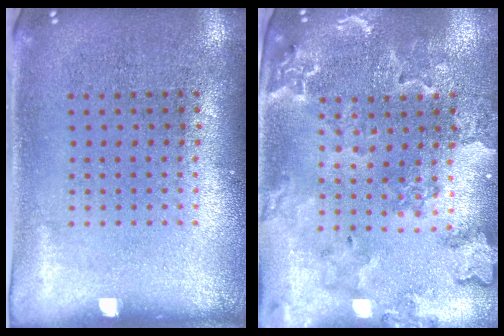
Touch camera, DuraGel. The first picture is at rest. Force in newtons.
{"total": 1.9, "press": 1.9, "slide": 0.3}